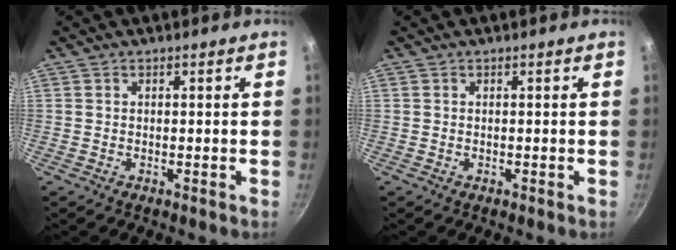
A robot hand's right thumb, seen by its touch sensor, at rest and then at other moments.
{"total": 0.0}